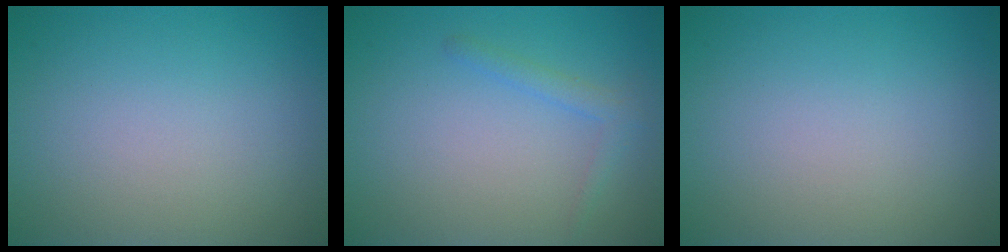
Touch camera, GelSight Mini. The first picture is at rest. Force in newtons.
{"total": 1.4, "press": 1.4, "slide": 0.1}
{"total": 0.0}